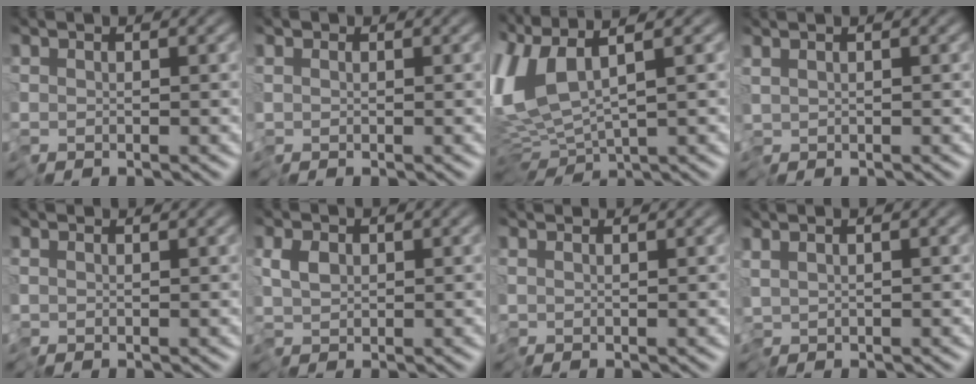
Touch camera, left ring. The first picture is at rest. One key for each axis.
{"total": 0.9, "fx": 0.2, "fy": 0.9, "fz": 0.3, "tx": -0.011, "ty": 0.002, "tz": 0.001}
{"total": 9.9, "fx": 2.4, "fy": 4.1, "fz": 8.6, "tx": -0.218, "ty": 0.006, "tz": 0.053}
{"total": 0.7, "fx": 0.3, "fy": 0.2, "fz": 0.6, "tx": -0.020, "ty": 0.003, "tz": 0.007}
{"total": 0.8, "fx": 0.7, "fy": 0.2, "fz": 0.3, "tx": -0.008, "ty": 0.008, "tz": 0.011}
{"total": 1.6, "fx": -0.2, "fy": 1.1, "fz": 1.1, "tx": -0.026, "ty": 0.001, "tz": -0.009}
{"total": 1.1, "fx": 1.0, "fy": 0.1, "fz": 0.3, "tx": -0.013, "ty": 0.007, "tz": 0.016}
{"total": 1.1, "fx": 0.4, "fy": 0.3, "fz": 1.0, "tx": -0.029, "ty": 0.005, "tz": 0.009}